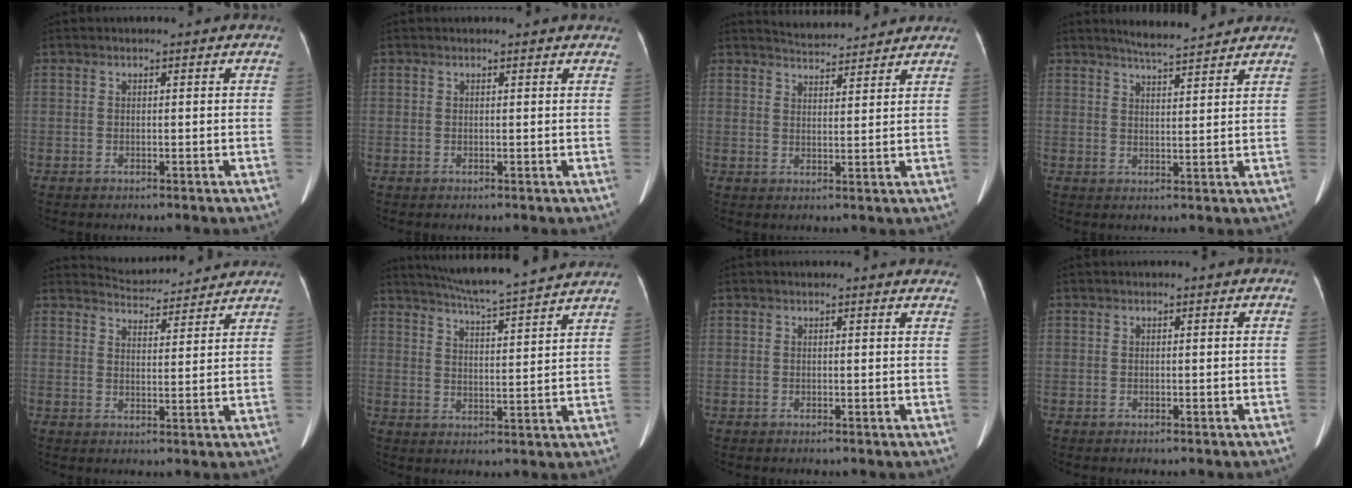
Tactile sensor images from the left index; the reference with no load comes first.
{"total": 3.7, "force": [3.6, 0.5, 0.9], "torque": [-0.013, 0.011, 0.026]}
{"total": 6.4, "force": [6.3, 0.6, 0.8], "torque": [-0.022, 0.017, 0.088]}
{"total": 6.5, "force": [6.1, 0.1, 2.0], "torque": [-0.044, 0.010, 0.091]}
{"total": 8.7, "force": [8.6, 1.1, 0.9], "torque": [-0.020, 0.015, 0.118]}
{"total": 16.7, "force": [15.1, -0.2, 7.0], "torque": [-0.122, 0.005, 0.208]}
{"total": 6.3, "force": [6.1, 1.0, 1.2], "torque": [-0.003, 0.002, 0.041]}
{"total": 0.0}